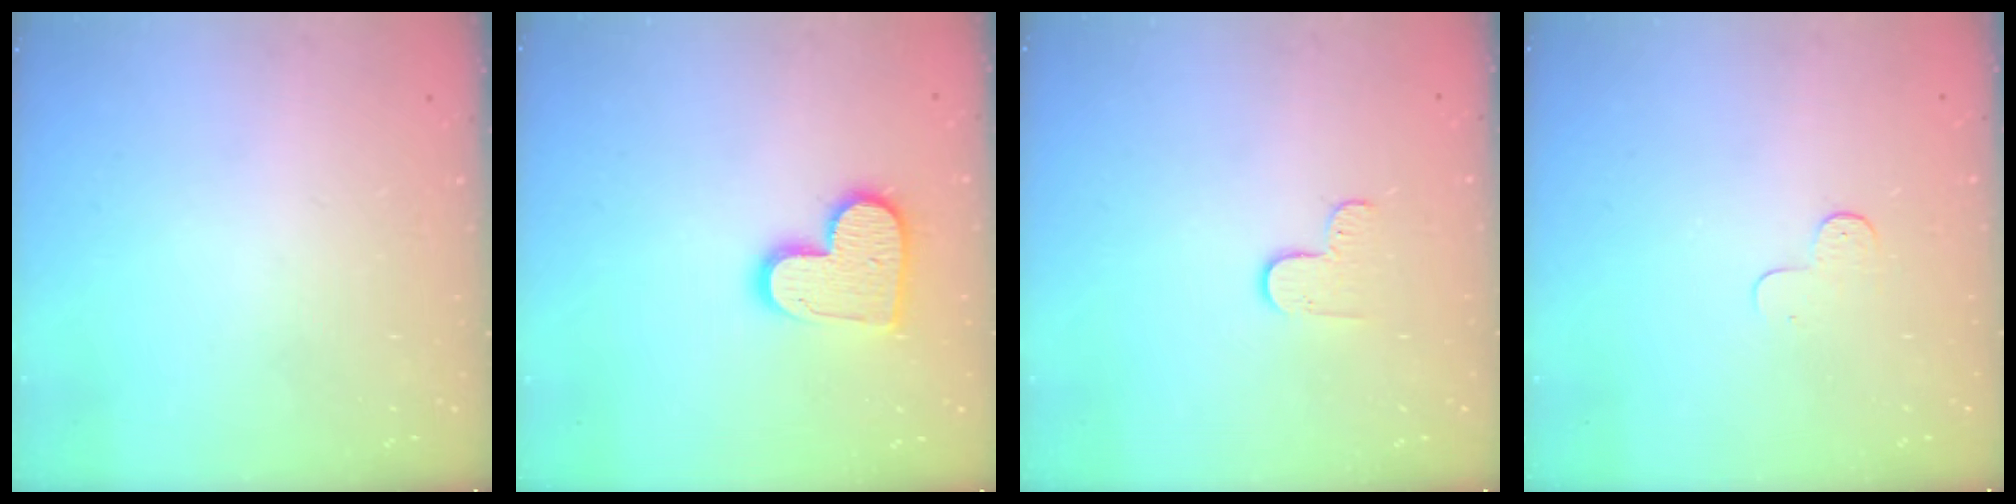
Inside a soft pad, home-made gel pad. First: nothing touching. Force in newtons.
{"total": 12.3, "press": 12.2, "slide": 0.6}
{"total": 4.6, "press": 4.5, "slide": 0.5}
{"total": 3.2, "press": 3.2, "slide": 0.3}